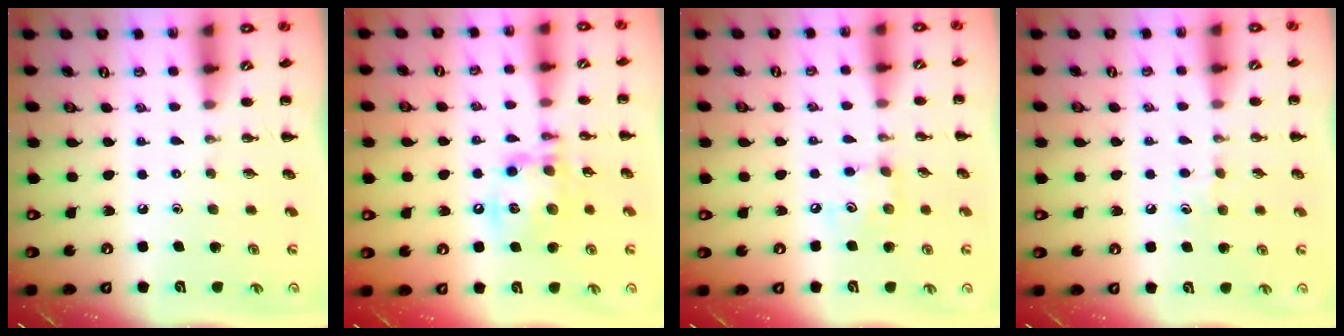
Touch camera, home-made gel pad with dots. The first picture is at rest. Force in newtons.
{"total": 14.9, "press": 14.7, "slide": 2.6}
{"total": 5.2, "press": 5.2, "slide": 0.8}
{"total": 5.1, "press": 4.9, "slide": 1.5}